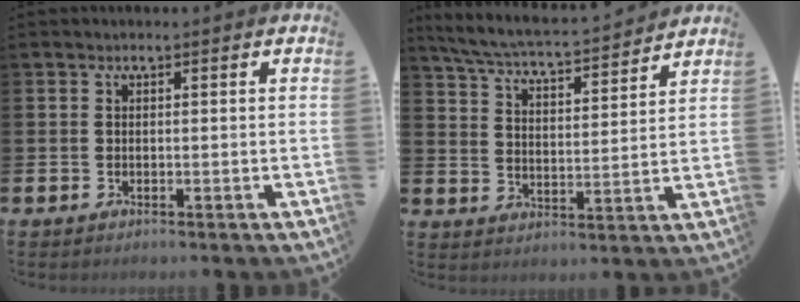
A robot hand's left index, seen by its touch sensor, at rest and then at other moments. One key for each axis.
{"total": 5.7, "fx": 5.4, "fy": 0.4, "fz": 1.7, "tx": -0.061, "ty": -0.044, "tz": 0.090}